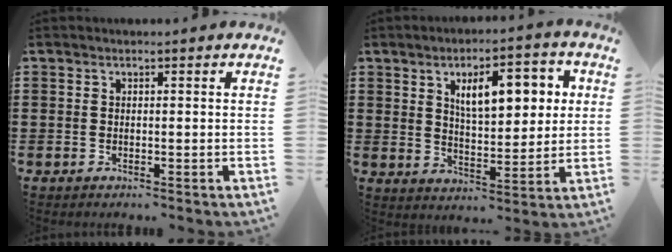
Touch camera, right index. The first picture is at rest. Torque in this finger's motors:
{"motor_torque": [1.81, 0.33, 0.74, 0.11]}